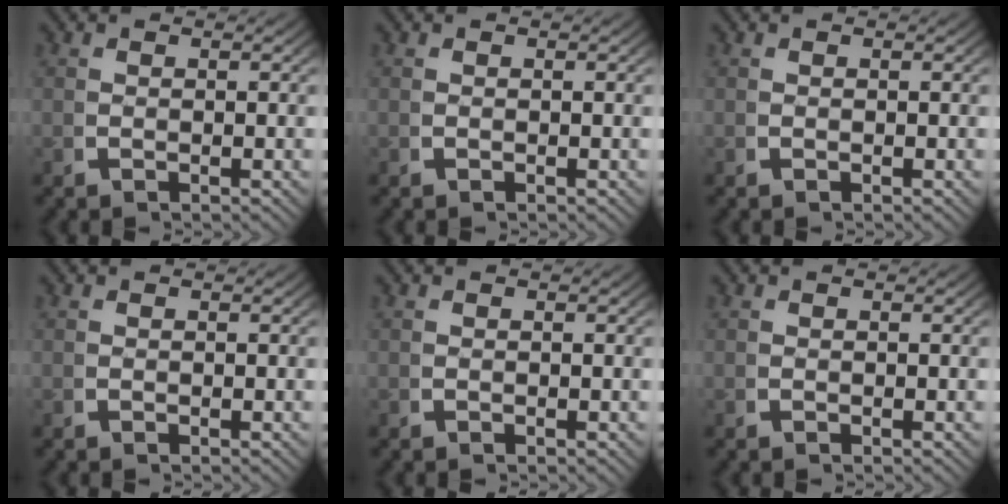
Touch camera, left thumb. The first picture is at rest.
{"total": 0.0}
{"total": 0.0}
{"total": 0.0}
{"total": 0.0}
{"total": 0.0}